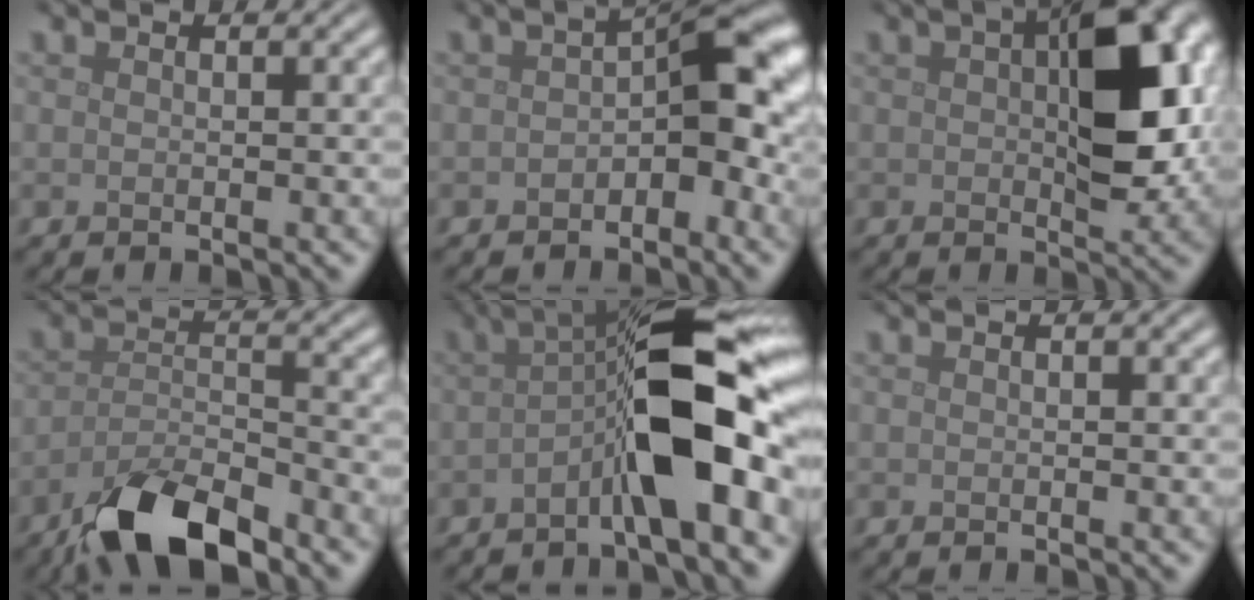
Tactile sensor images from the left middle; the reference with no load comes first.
{"total": 5.8, "force": [-0.9, 3.0, 4.9], "torque": [-0.052, 0.014, -0.024]}
{"total": 10.6, "force": [1.4, 5.7, 8.9], "torque": [-0.121, 0.008, 0.020]}
{"total": 8.4, "force": [-6.2, 2.6, 5.0], "torque": [-0.090, -0.007, -0.117]}
{"total": 10.7, "force": [-1.5, 3.0, 10.2], "torque": [-0.160, 0.014, -0.038]}
{"total": 0.0}